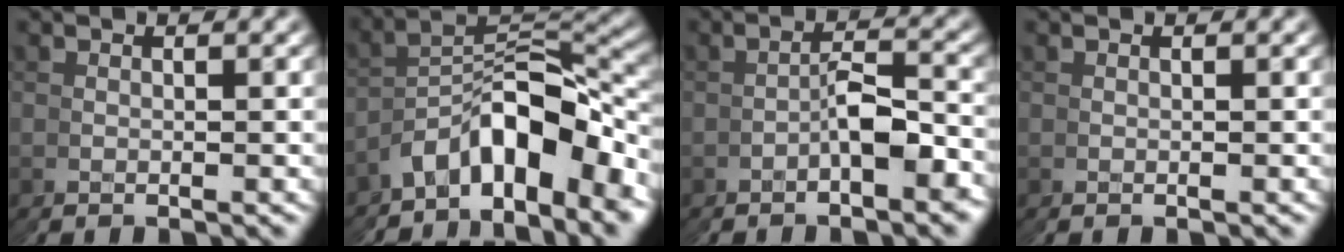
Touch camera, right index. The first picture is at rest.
{"total": 9.1, "force": [-3.5, 4.8, 6.9], "torque": [-0.115, -0.018, -0.043]}
{"total": 2.8, "force": [-1.8, 0.9, 2.0], "torque": [-0.022, -0.001, -0.030]}
{"total": 0.0}